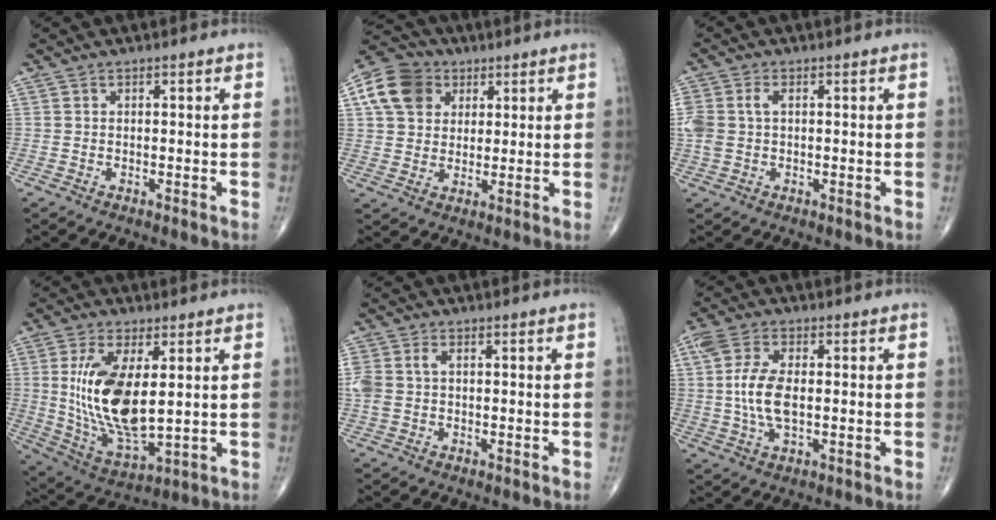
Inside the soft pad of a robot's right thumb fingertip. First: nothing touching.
{"total": 11.0, "force": [4.1, 8.7, 5.2], "torque": [-0.082, 0.000, 0.066]}
{"total": 5.3, "force": [0.6, 3.4, 4.0], "torque": [-0.114, 0.019, 0.014]}
{"total": 16.7, "force": [2.5, 7.3, 14.8], "torque": [-0.288, -0.024, 0.063]}
{"total": 4.6, "force": [0.5, 3.0, 3.4], "torque": [-0.102, 0.018, 0.012]}
{"total": 8.9, "force": [0.3, 4.4, 7.7], "torque": [-0.177, 0.002, 0.007]}